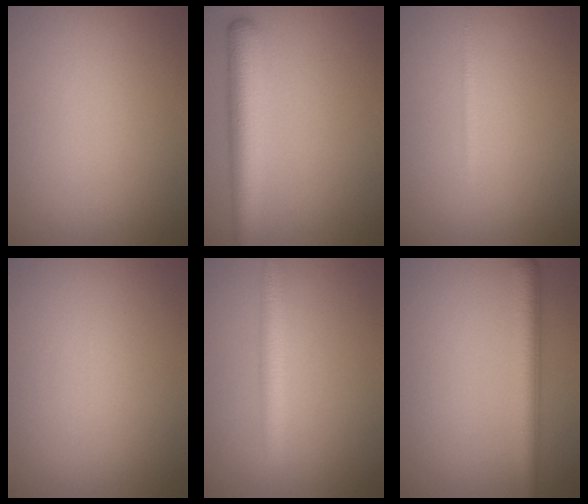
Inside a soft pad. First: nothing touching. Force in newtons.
{"total": 4.7, "press": 4.7, "slide": 0.2}
{"total": 0.7, "press": 0.7, "slide": 0.1}
{"total": 0.0}
{"total": 2.9, "press": 2.9, "slide": 0.1}
{"total": 3.5, "press": 3.5, "slide": 0.1}